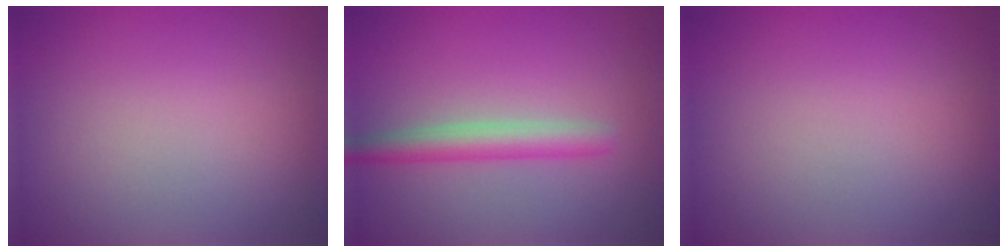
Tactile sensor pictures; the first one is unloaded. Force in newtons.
{"total": 2.9, "press": 2.9, "slide": 0.1}
{"total": 0.0}